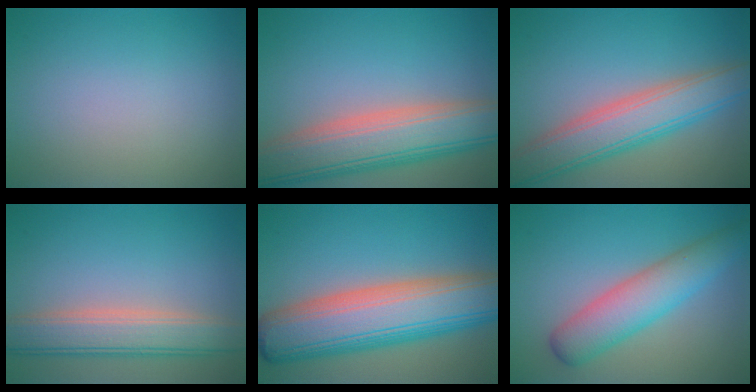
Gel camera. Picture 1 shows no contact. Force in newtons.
{"total": 9.3, "press": 9.3, "slide": 0.7}
{"total": 6.6, "press": 6.6, "slide": 0.2}
{"total": 5.4, "press": 5.4, "slide": 0.7}
{"total": 12.0, "press": 12.0, "slide": 0.5}
{"total": 5.5, "press": 5.5, "slide": 0.2}